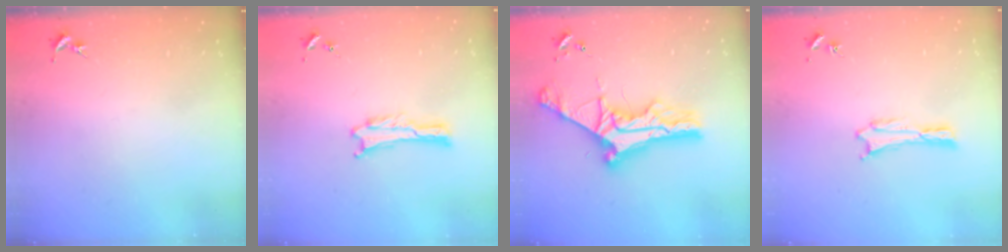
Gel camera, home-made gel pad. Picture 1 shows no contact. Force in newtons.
{"total": 0.0}
{"total": 10.1, "press": 10.0, "slide": 1.1}
{"total": 0.7, "press": 0.7, "slide": 0.1}